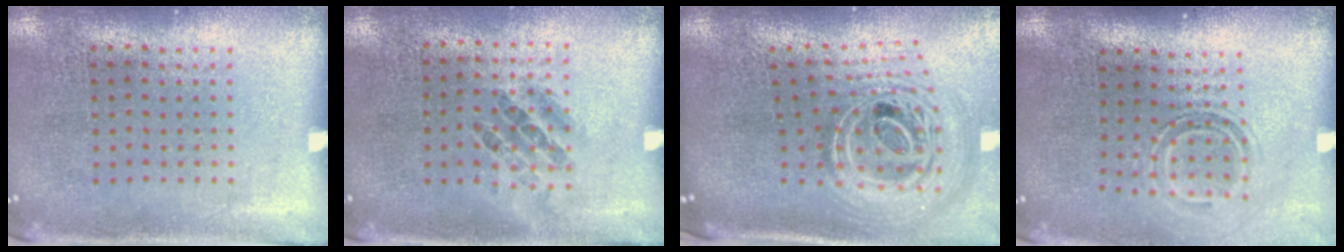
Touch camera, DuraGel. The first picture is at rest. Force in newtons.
{"total": 0.9, "press": 0.6, "slide": 0.6}
{"total": 2.9, "press": 2.0, "slide": 2.1}
{"total": 1.6, "press": 1.0, "slide": 1.2}